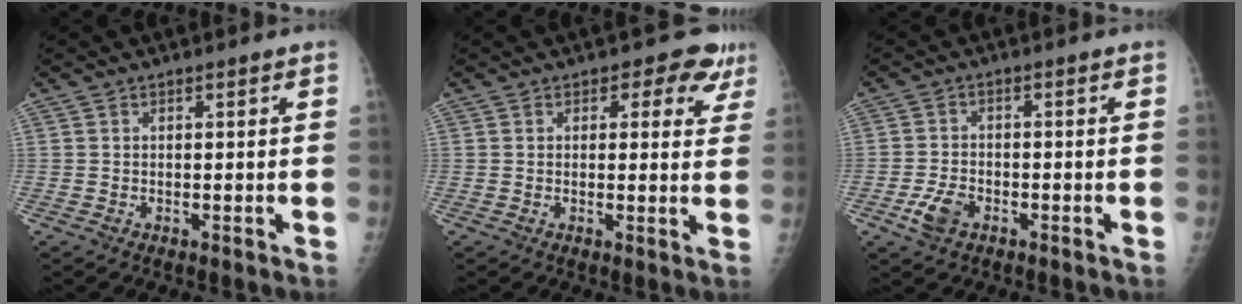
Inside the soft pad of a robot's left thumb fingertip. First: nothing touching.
{"total": 5.6, "force": [3.4, 3.4, 2.8], "torque": [0.007, -0.014, 0.027]}
{"total": 4.3, "force": [-2.1, 2.6, 2.7], "torque": [-0.055, 0.007, -0.040]}